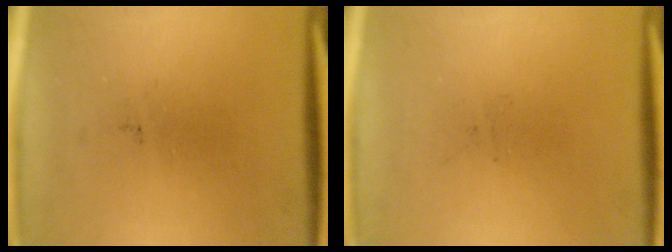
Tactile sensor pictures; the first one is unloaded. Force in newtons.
{"total": 0.0}